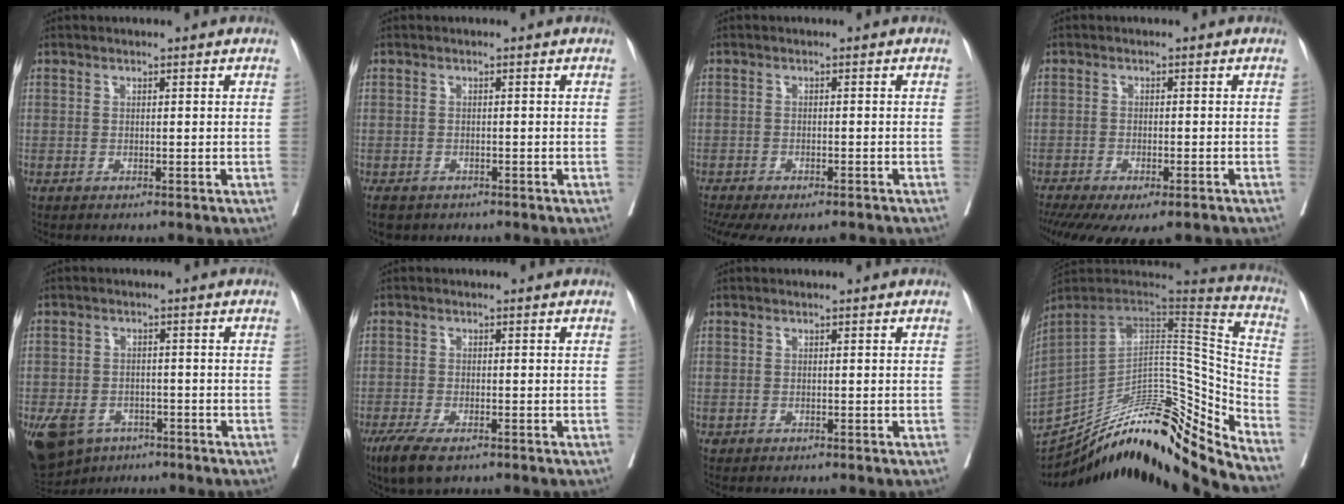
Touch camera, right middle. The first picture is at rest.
{"total": 4.5, "force": [-3.2, 2.8, 1.5], "torque": [-0.024, -0.003, -0.045]}
{"total": 12.2, "force": [-9.5, 4.2, 6.3], "torque": [-0.146, -0.010, -0.127]}
{"total": 12.3, "force": [-9.2, 3.7, 7.4], "torque": [-0.151, -0.020, -0.132]}
{"total": 12.8, "force": [-6.8, 9.1, 5.7], "torque": [-0.149, -0.007, -0.096]}
{"total": 5.2, "force": [-3.3, 1.6, 3.7], "torque": [-0.071, -0.010, -0.055]}
{"total": 0.0}
{"total": 31.6, "force": [-26.1, 4.0, 17.3], "torque": [-0.242, -0.002, -0.390]}